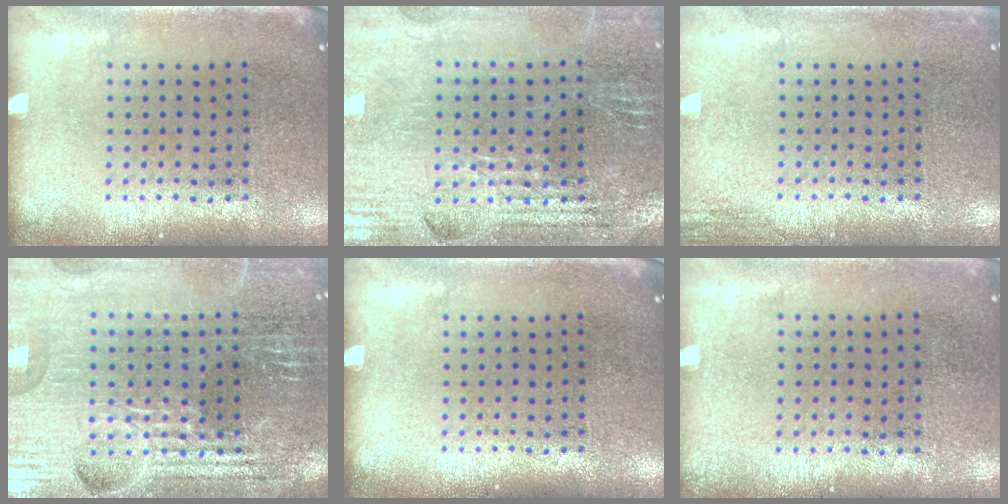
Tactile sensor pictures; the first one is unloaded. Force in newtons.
{"total": 2.9, "press": 2.8, "slide": 0.4}
{"total": 1.4, "press": 1.4, "slide": 0.2}
{"total": 4.4, "press": 4.2, "slide": 1.2}
{"total": 0.0}
{"total": 0.0}